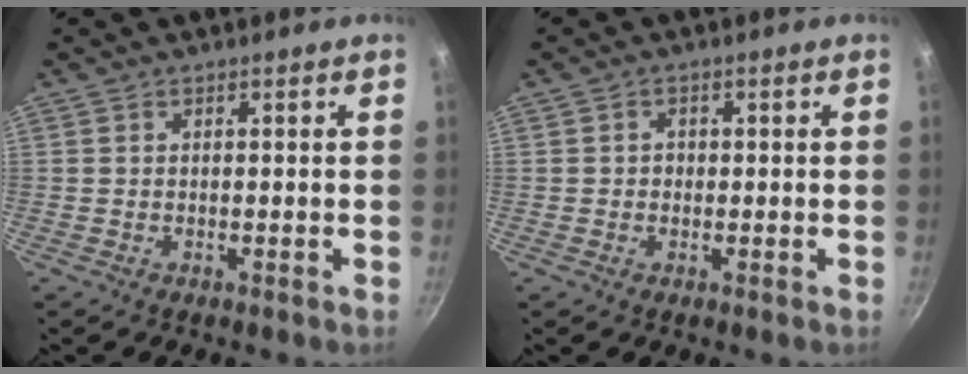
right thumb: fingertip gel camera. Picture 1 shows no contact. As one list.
[{"total": 1.5, "force": [-0.1, 1.3, 0.6], "torque": [-0.005, 0.002, -0.004]}]